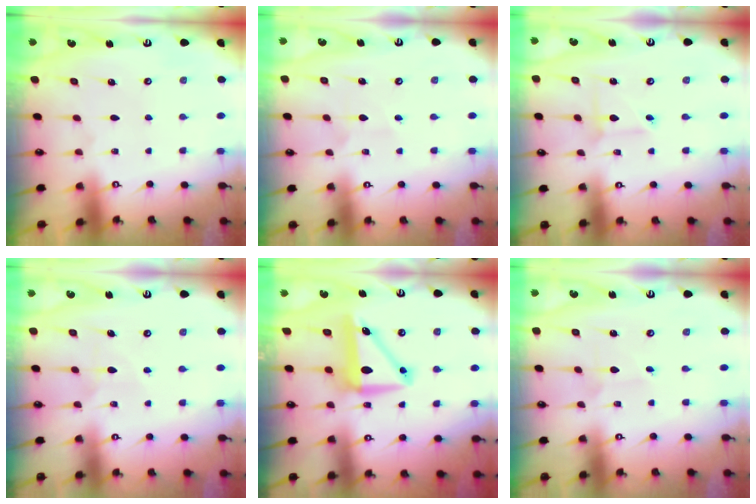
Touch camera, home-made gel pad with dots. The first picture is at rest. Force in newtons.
{"total": 4.3, "press": 4.3, "slide": 0.5}
{"total": 2.8, "press": 2.8, "slide": 0.3}
{"total": 6.1, "press": 6.1, "slide": 0.3}
{"total": 8.8, "press": 8.6, "slide": 1.7}
{"total": 1.2, "press": 1.2, "slide": 0.1}